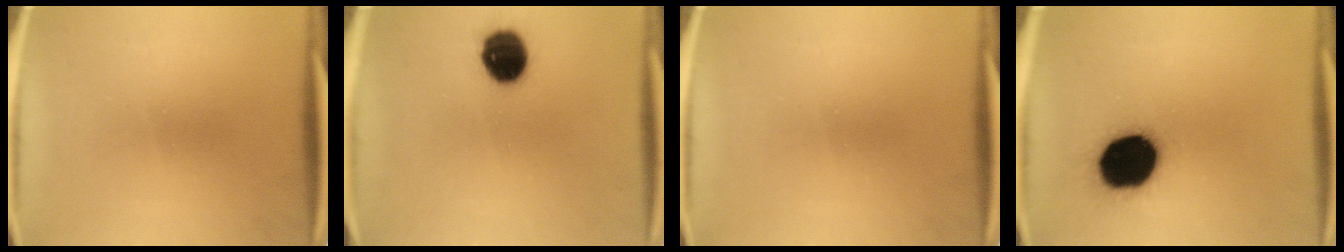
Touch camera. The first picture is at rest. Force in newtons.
{"total": 10.7}
{"total": 0.0}
{"total": 19.0}